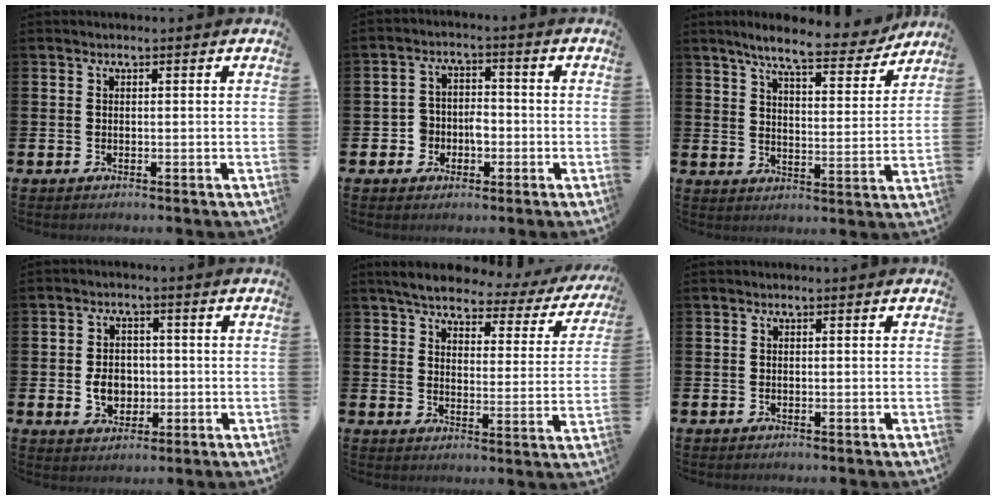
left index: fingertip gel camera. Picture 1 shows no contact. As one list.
[{"total": 3.5, "force": [-1.4, 3.0, 1.1], "torque": [-0.028, 0.005, -0.034]}, {"total": 8.0, "force": [7.1, 1.2, 3.6], "torque": [-0.080, -0.036, 0.120]}, {"total": 4.5, "force": [-0.6, 3.7, 2.5], "torque": [-0.036, 0.003, -0.018]}, {"total": 4.7, "force": [4.1, 1.4, 1.8], "torque": [-0.060, -0.025, 0.064]}, {"total": 0.0}]